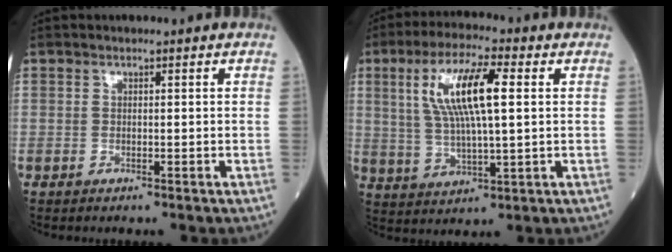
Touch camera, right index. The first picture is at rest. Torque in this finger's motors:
{"motor_torque": [1.54, 0.60, 0.37, 0.21]}